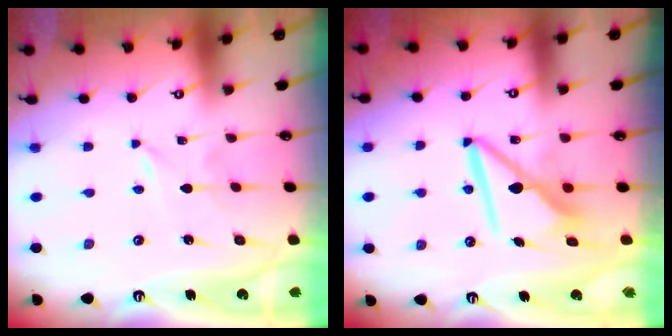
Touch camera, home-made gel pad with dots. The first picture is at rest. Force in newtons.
{"total": 9.2, "press": 9.2, "slide": 0.8}